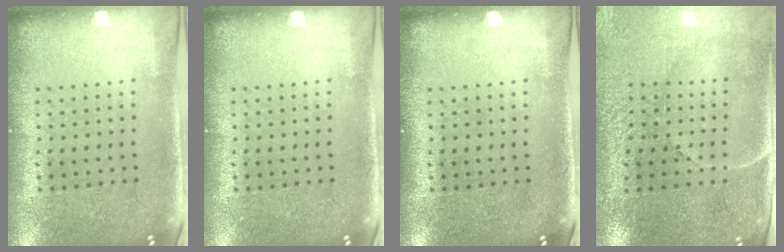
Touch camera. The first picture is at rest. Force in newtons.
{"total": 0.0}
{"total": 0.0}
{"total": 3.3, "press": 3.1, "slide": 1.1}